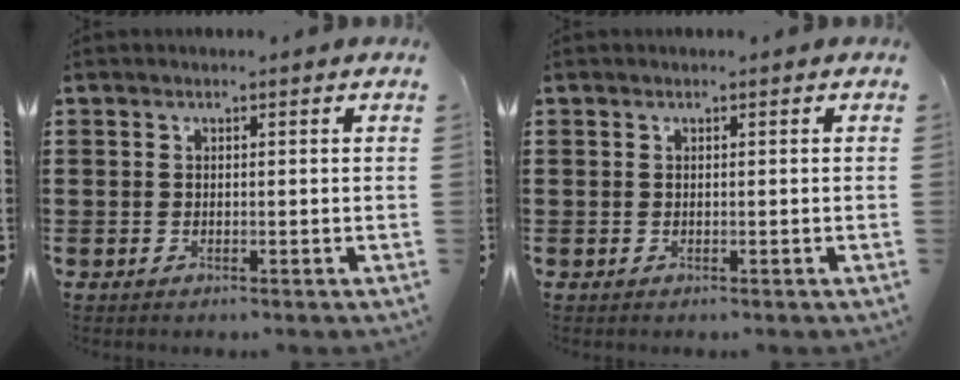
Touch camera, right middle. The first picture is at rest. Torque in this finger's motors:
{"motor_torque": [-2.14, 0.00, 0.01, -0.01]}